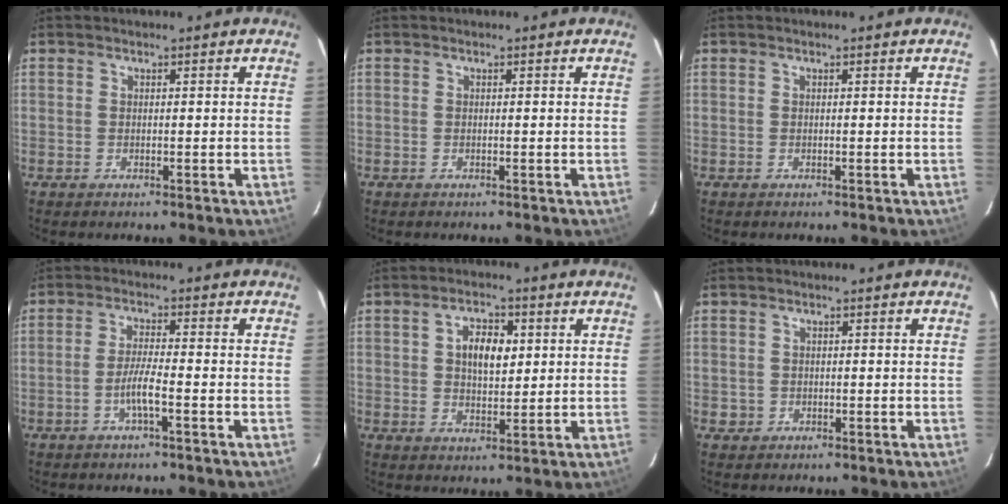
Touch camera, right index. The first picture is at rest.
{"total": 0.0}
{"total": 0.0}
{"total": 3.9, "force": [-1.9, -0.3, 3.3], "torque": [-0.069, -0.002, -0.037]}
{"total": 6.4, "force": [1.6, 3.6, 5.1], "torque": [-0.087, 0.013, 0.031]}
{"total": 1.6, "force": [-0.2, 1.5, 0.1], "torque": [0.002, 0.004, 0.000]}